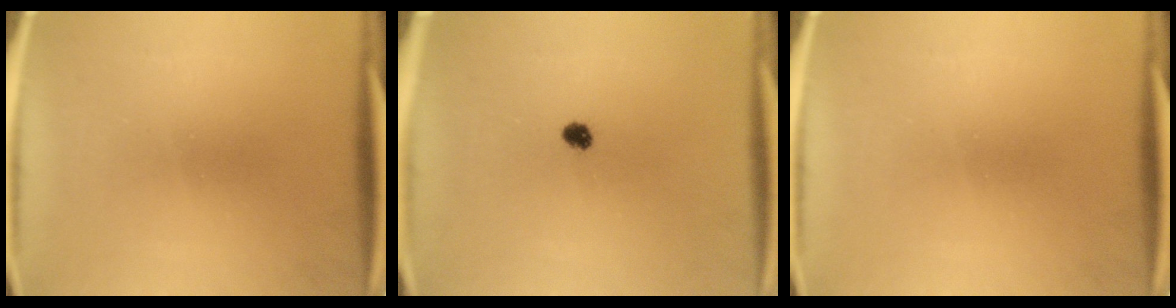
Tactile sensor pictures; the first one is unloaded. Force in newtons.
{"total": 1.9}
{"total": 0.0}